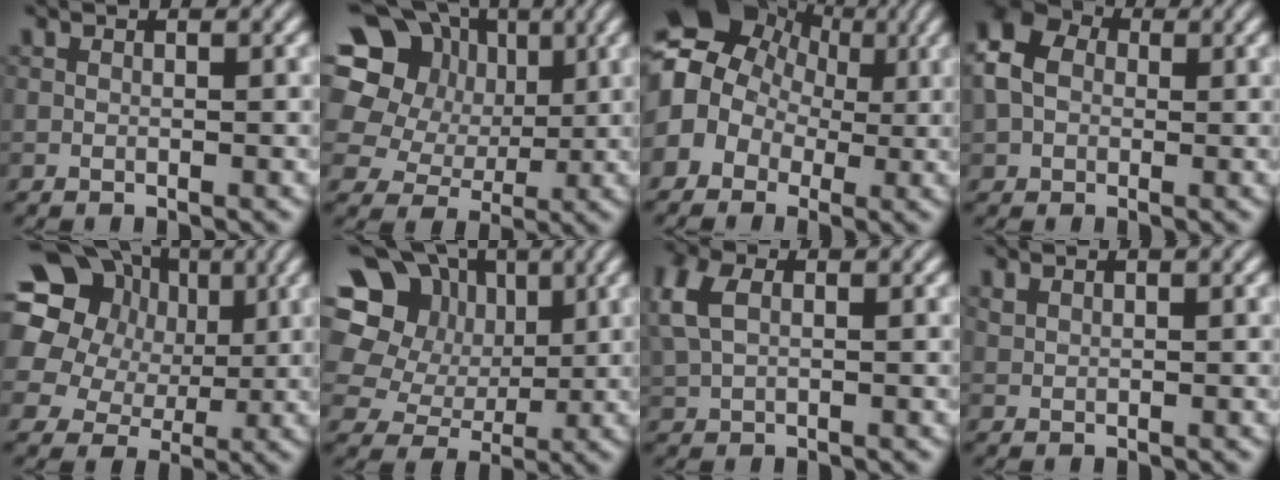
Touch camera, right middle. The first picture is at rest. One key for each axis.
{"total": 17.5, "fx": 5.9, "fy": 14.8, "fz": 7.4, "tx": -0.183, "ty": 0.045, "tz": 0.098}
{"total": 10.2, "fx": 1.0, "fy": 8.7, "fz": 5.2, "tx": -0.090, "ty": 0.011, "tz": -0.021}
{"total": 6.4, "fx": 0.9, "fy": 5.2, "fz": 3.8, "tx": -0.102, "ty": 0.024, "tz": -0.001}
{"total": 20.8, "fx": 7.5, "fy": 17.3, "fz": 8.8, "tx": -0.211, "ty": 0.045, "tz": 0.117}
{"total": 15.5, "fx": 4.9, "fy": 13.0, "fz": 7.0, "tx": -0.171, "ty": 0.053, "tz": 0.075}
{"total": 3.8, "fx": 1.0, "fy": 2.4, "fz": 2.7, "tx": -0.073, "ty": 0.010, "tz": 0.018}
{"total": 0.6, "fx": 0.6, "fy": 0.2, "fz": 0.2, "tx": -0.007, "ty": 0.001, "tz": 0.016}